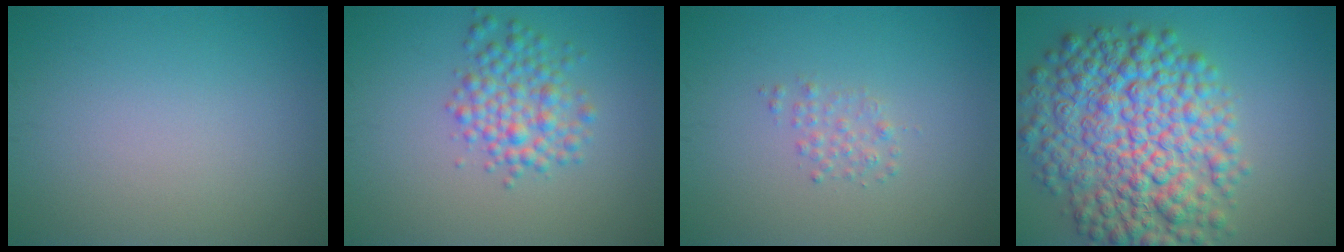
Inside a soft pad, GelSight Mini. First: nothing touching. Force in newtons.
{"total": 3.6, "press": 3.6, "slide": 0.1}
{"total": 1.2, "press": 1.2, "slide": 0.0}
{"total": 11.5, "press": 11.5, "slide": 0.2}